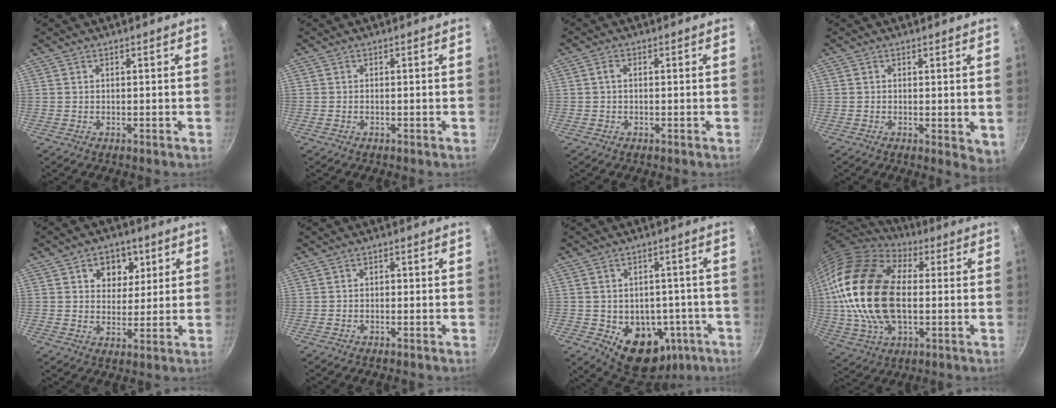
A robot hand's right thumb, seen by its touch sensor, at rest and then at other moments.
{"total": 0.7, "force": [-0.2, 0.5, 0.5], "torque": [-0.016, 0.007, 0.001]}
{"total": 1.3, "force": [0.1, 0.8, 1.0], "torque": [-0.017, 0.005, -0.001]}
{"total": 3.8, "force": [-0.2, 1.6, 3.5], "torque": [-0.041, -0.011, -0.003]}
{"total": 7.8, "force": [3.2, 5.8, 4.0], "torque": [-0.014, -0.008, 0.045]}
{"total": 0.8, "force": [-0.2, 0.7, 0.4], "torque": [0.001, 0.005, -0.007]}
{"total": 15.4, "force": [-6.1, 10.5, 9.5], "torque": [-0.111, 0.023, -0.069]}
{"total": 25.2, "force": [0.7, 14.2, 20.9], "torque": [-0.435, 0.006, 0.008]}